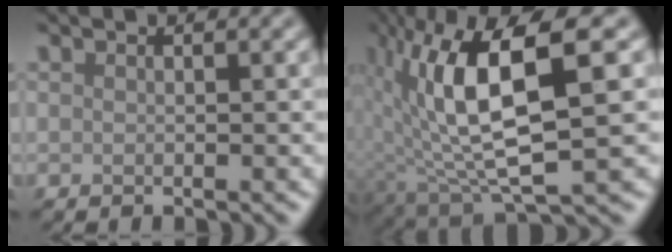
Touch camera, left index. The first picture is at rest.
{"total": 11.0, "force": [1.8, 3.7, 10.2], "torque": [-0.196, -0.001, 0.040]}